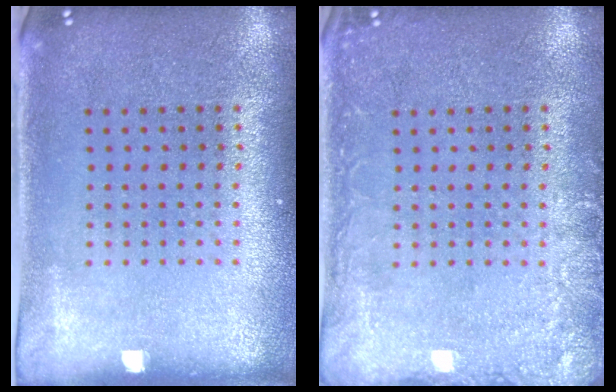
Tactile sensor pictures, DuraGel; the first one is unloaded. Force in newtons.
{"total": 2.4, "press": 2.4, "slide": 0.4}